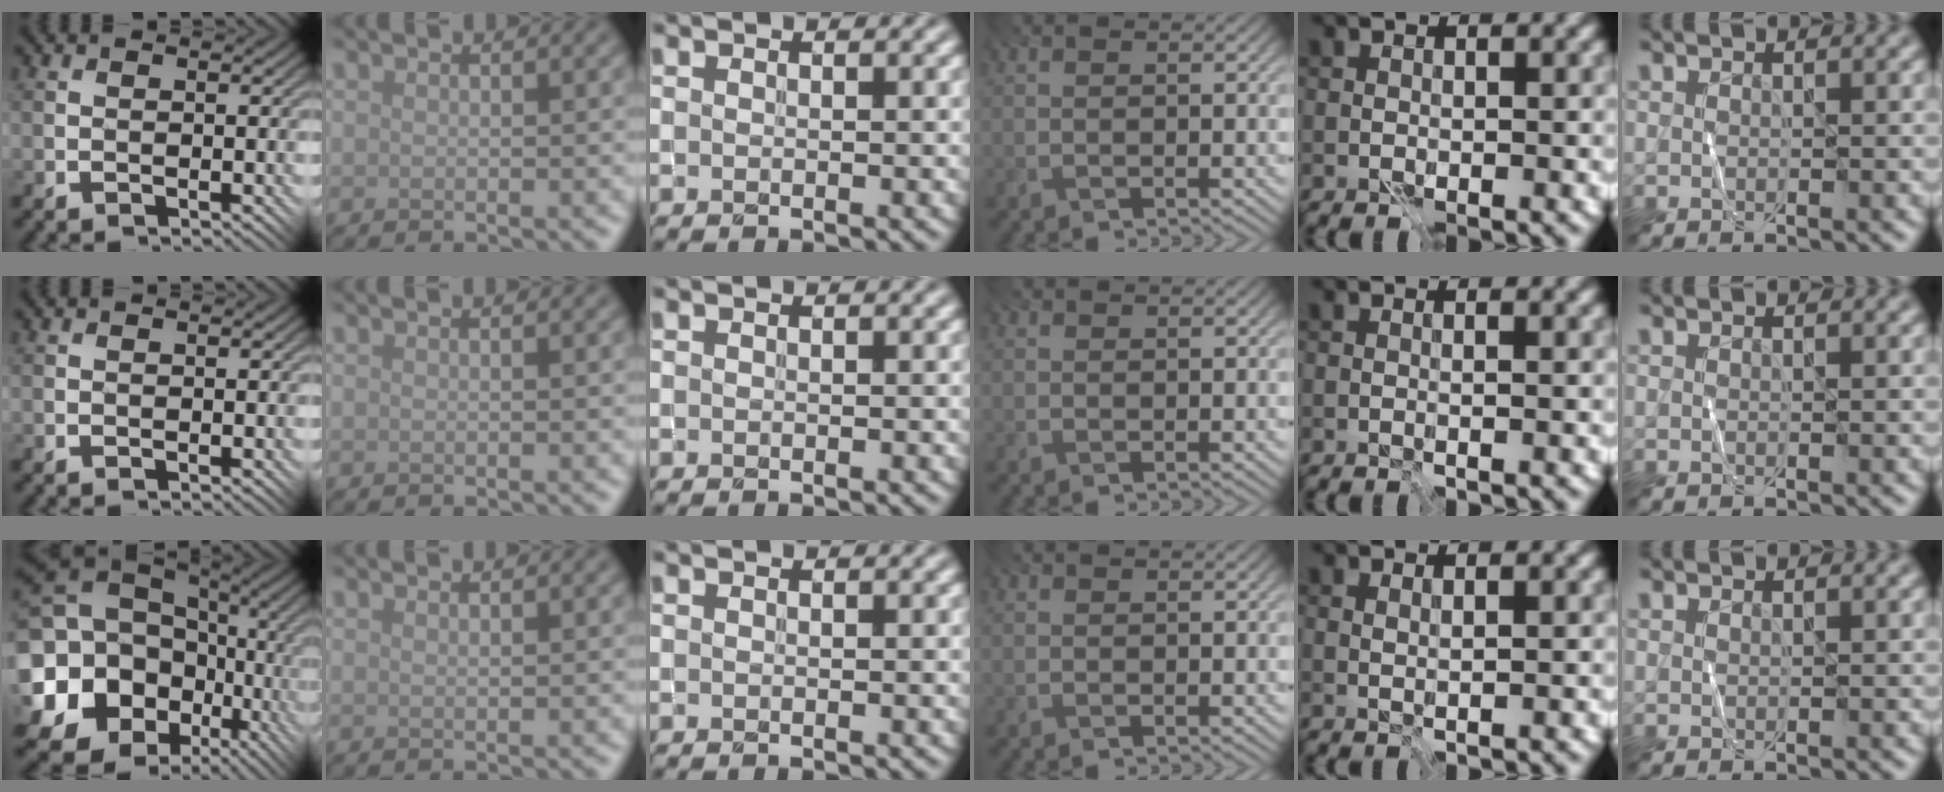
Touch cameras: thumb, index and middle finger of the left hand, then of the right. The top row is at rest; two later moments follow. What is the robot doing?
{"motion": "fold", "object": "shorts"}